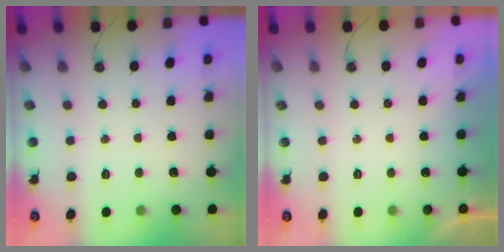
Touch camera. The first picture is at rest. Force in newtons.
{"total": 0.0}